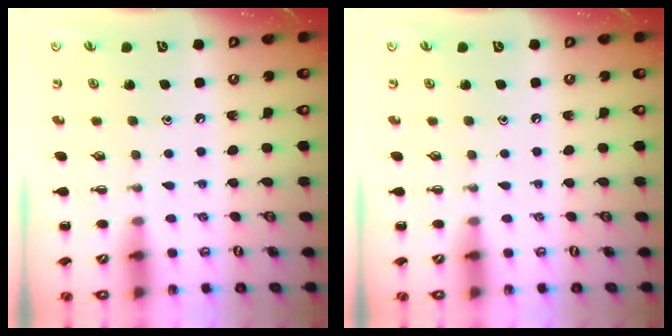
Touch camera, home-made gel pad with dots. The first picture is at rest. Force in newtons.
{"total": 0.0}